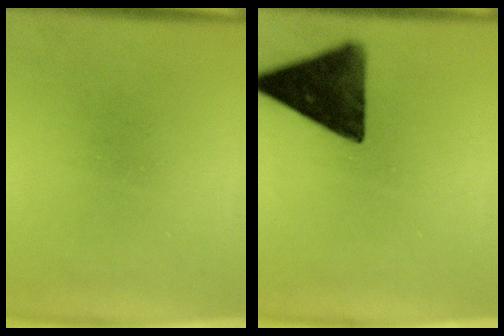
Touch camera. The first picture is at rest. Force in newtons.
{"total": 13.0}